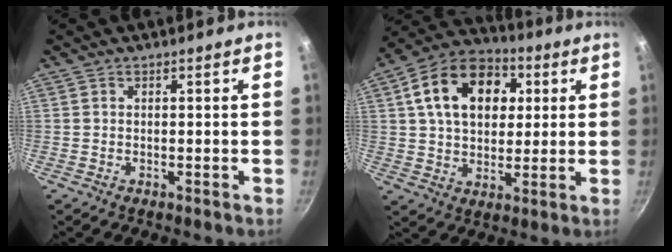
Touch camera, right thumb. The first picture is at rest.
{"total": 18.1, "force": [4.9, 12.6, 12.0], "torque": [-0.171, 0.015, 0.069]}